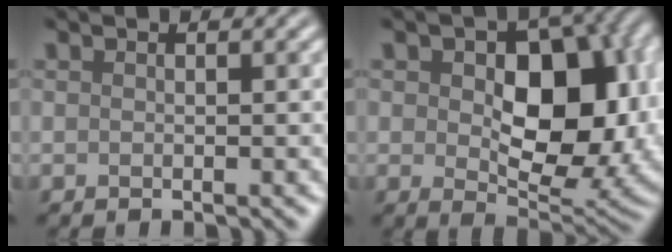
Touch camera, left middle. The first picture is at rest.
{"total": 11.3, "force": [0.9, 7.0, 8.9], "torque": [-0.122, -0.011, 0.024]}